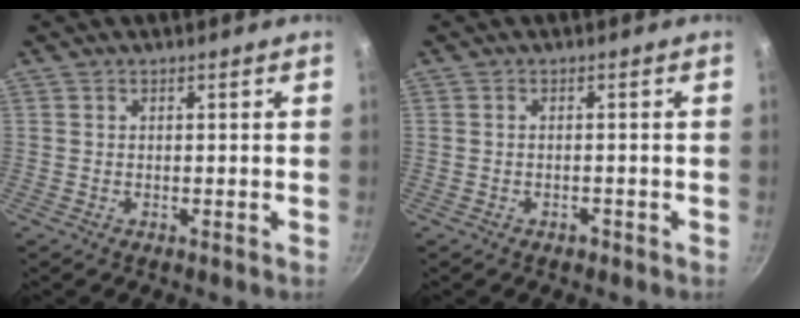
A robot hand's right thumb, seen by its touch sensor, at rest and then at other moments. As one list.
[{"total": 1.1, "force": [-0.7, 0.5, 0.5], "torque": [-0.009, 0.008, -0.007]}]